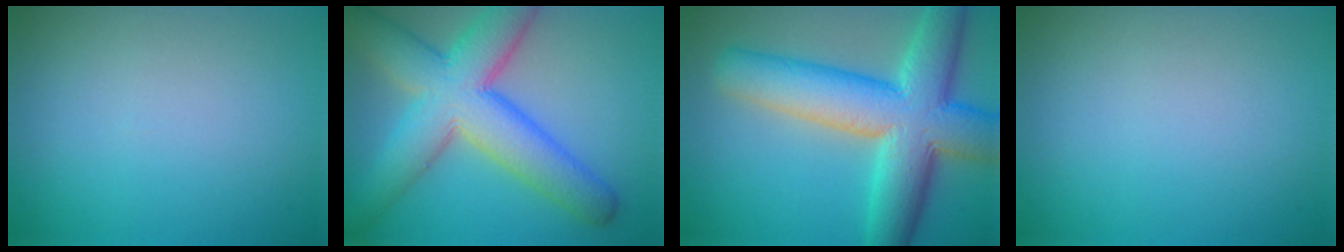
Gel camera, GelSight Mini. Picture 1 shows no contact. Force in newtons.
{"total": 9.9, "press": 9.9, "slide": 0.4}
{"total": 11.2, "press": 11.2, "slide": 0.4}
{"total": 0.0}